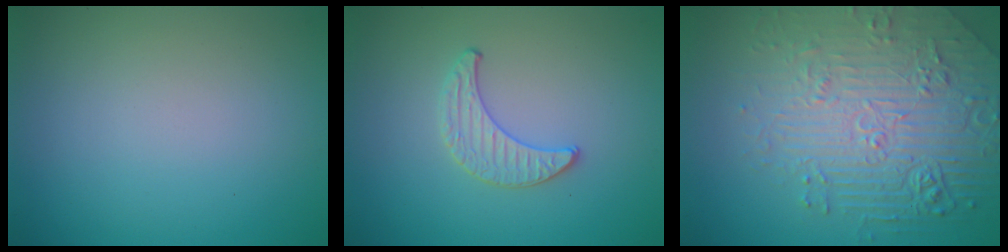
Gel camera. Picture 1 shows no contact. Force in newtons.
{"total": 1.3, "press": 1.3, "slide": 0.2}
{"total": 6.9, "press": 5.6, "slide": 4.0}